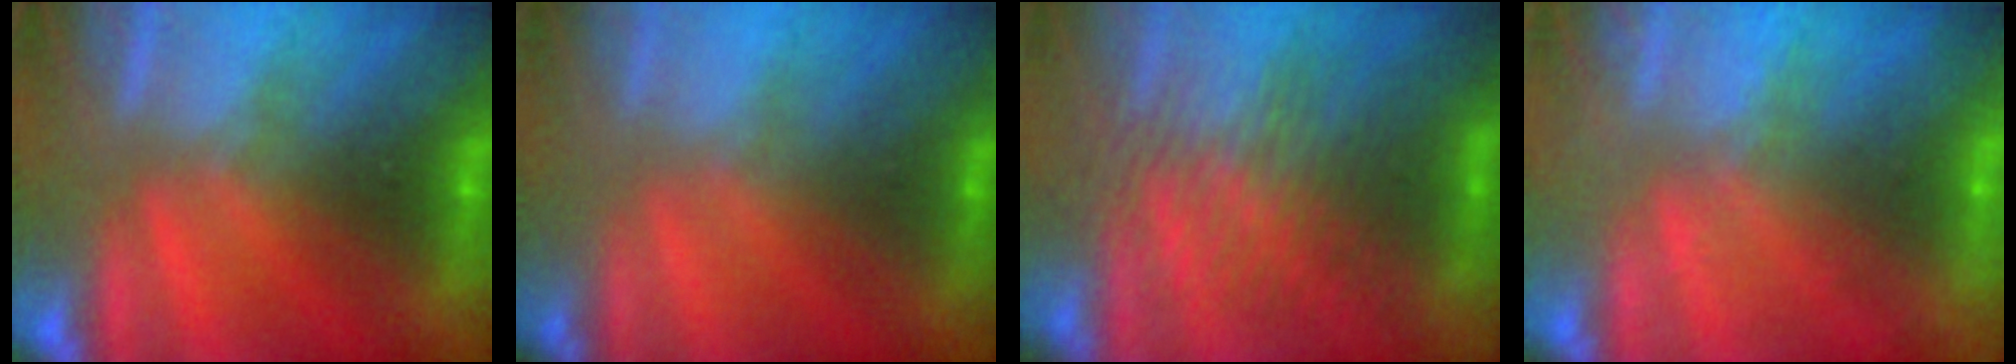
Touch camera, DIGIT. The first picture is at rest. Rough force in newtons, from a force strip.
{"total": 1.3}
{"total": 3.8}
{"total": 2.1}